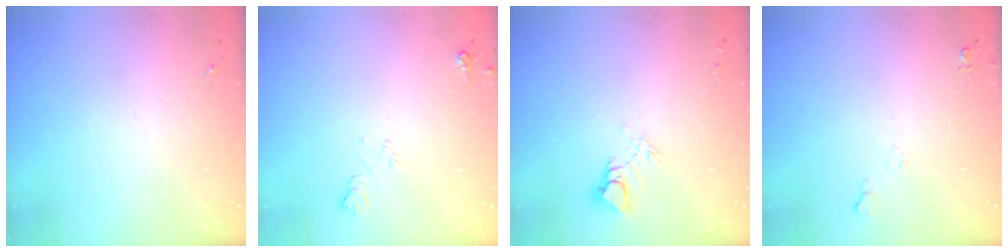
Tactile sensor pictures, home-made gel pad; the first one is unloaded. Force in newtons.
{"total": 6.4, "press": 6.3, "slide": 1.2}
{"total": 7.4, "press": 7.4, "slide": 0.8}
{"total": 4.9, "press": 4.8, "slide": 0.9}